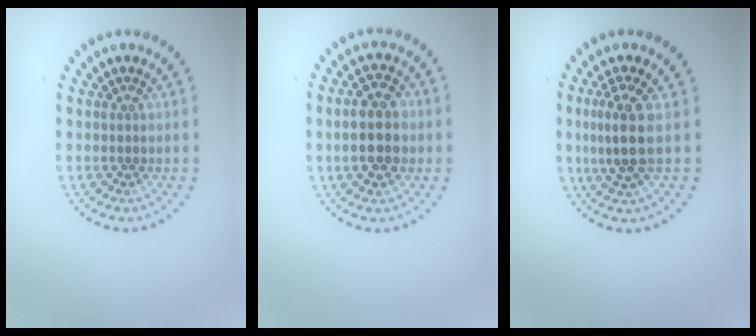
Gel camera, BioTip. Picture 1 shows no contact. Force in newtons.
{"total": 4.4, "press": 4.3, "slide": 0.3}
{"total": 3.3, "press": 2.9, "slide": 1.6}